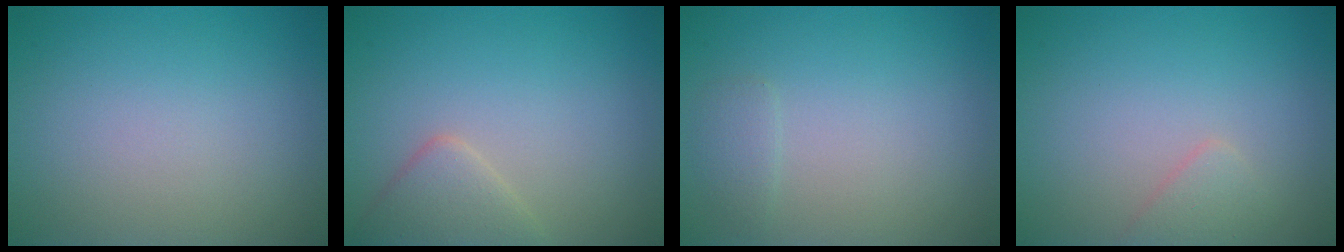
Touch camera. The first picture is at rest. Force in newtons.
{"total": 2.6, "press": 2.6, "slide": 0.1}
{"total": 1.0, "press": 1.0, "slide": 0.1}
{"total": 1.2, "press": 1.2, "slide": 0.1}